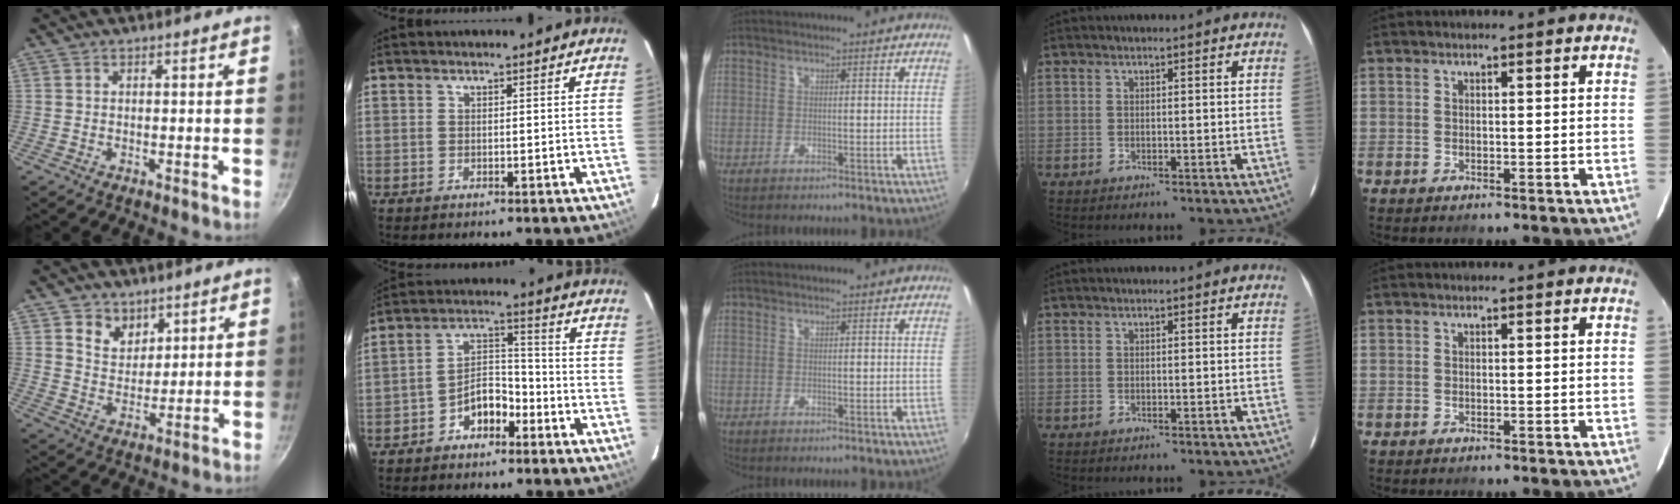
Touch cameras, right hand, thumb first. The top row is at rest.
{"thumb": {"total": 6.8, "force": [3.4, 5.3, 2.5], "torque": [-0.008, -0.024, 0.062]}, "index": {"total": 6.9, "force": [-4.4, 4.1, 3.6], "torque": [-0.067, 0.031, -0.069]}}